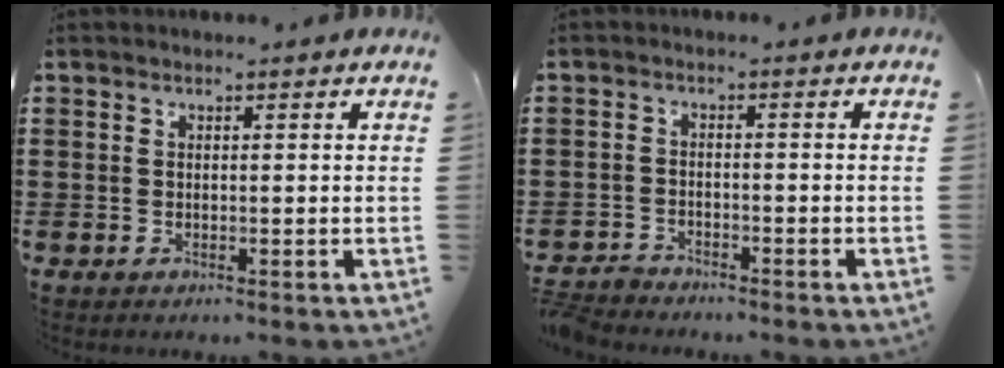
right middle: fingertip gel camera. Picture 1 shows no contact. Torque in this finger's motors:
{"motor_torque": [0.07, 0.10, -0.10, -0.04]}